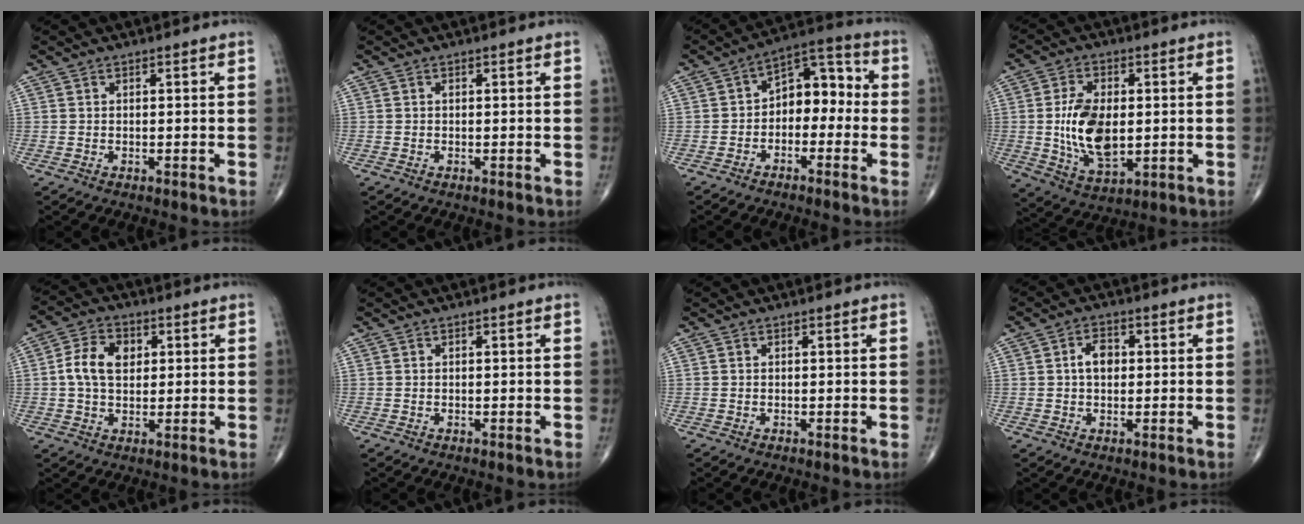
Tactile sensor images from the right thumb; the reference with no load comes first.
{"total": 0.0}
{"total": 9.6, "force": [-1.4, 6.3, 7.0], "torque": [-0.066, 0.048, -0.040]}
{"total": 12.7, "force": [0.0, 7.1, 10.6], "torque": [-0.187, -0.010, 0.009]}
{"total": 8.1, "force": [1.2, 5.6, 5.7], "torque": [-0.095, 0.010, 0.017]}
{"total": 0.0}
{"total": 0.0}
{"total": 4.4, "force": [0.5, 2.9, 3.2], "torque": [-0.048, 0.009, 0.005]}